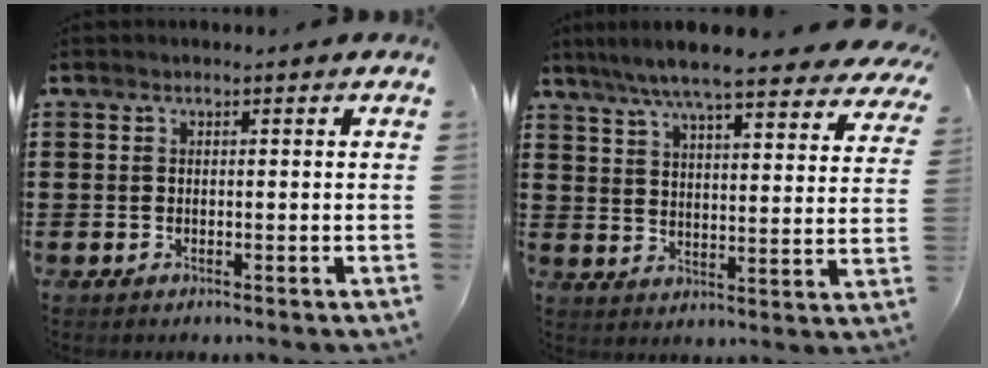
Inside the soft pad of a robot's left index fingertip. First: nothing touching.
{"total": 7.9, "force": [6.9, -0.1, 3.8], "torque": [-0.099, -0.034, 0.120]}